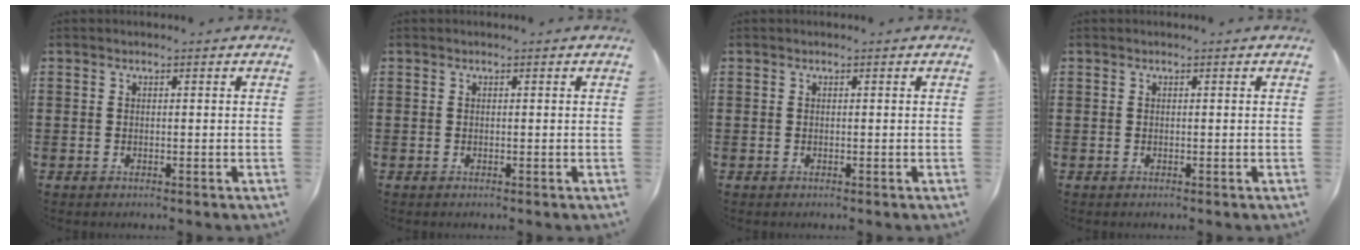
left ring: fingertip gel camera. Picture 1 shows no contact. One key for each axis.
{"total": 0.0}
{"total": 0.0}
{"total": 0.0}